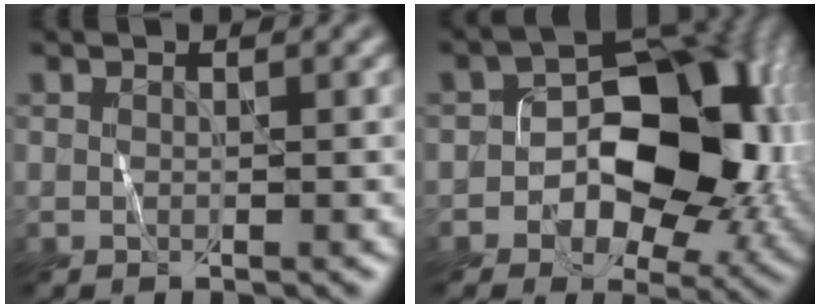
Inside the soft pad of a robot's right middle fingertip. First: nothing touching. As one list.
[{"total": 10.8, "force": [-1.1, 7.0, 8.2], "torque": [-0.087, 0.022, -0.022]}]